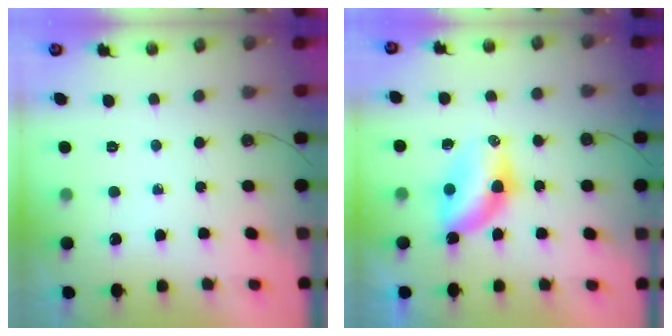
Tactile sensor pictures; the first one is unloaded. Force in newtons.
{"total": 7.1, "press": 6.9, "slide": 1.6}